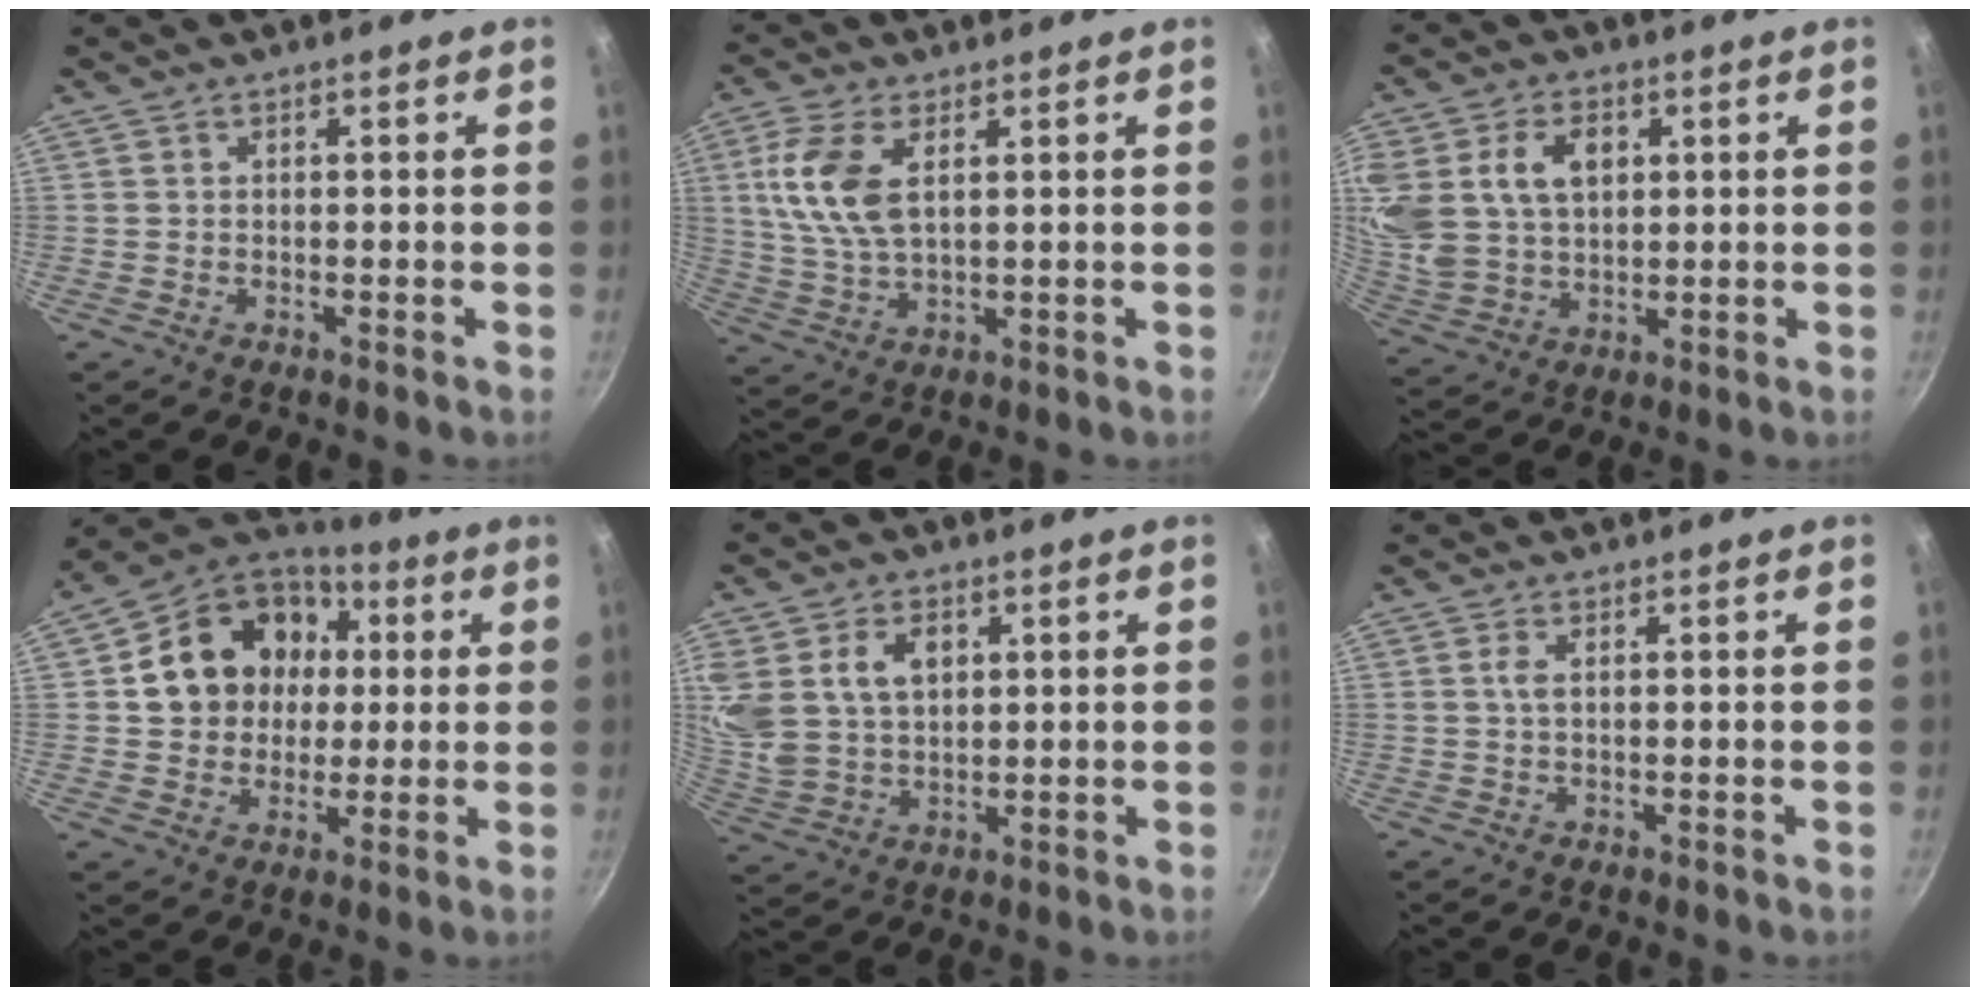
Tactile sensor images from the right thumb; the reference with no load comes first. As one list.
[{"total": 10.8, "force": [2.9, 5.7, 8.6], "torque": [-0.176, -0.004, 0.061]}, {"total": 17.5, "force": [4.9, 12.7, 11.0], "torque": [-0.233, 0.005, 0.102]}, {"total": 18.1, "force": [3.1, 15.0, 9.6], "torque": [-0.141, 0.030, 0.049]}, {"total": 13.6, "force": [4.1, 9.9, 8.3], "torque": [-0.163, -0.010, 0.088]}, {"total": 1.5, "force": [0.3, 0.6, 1.4], "torque": [-0.028, 0.002, 0.007]}]